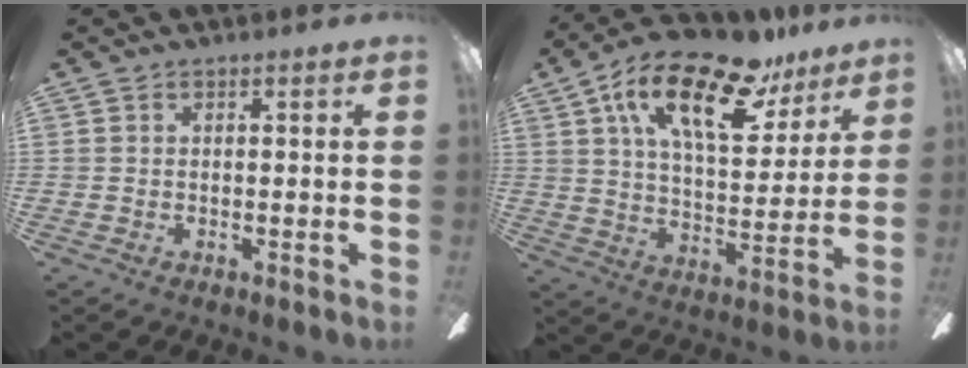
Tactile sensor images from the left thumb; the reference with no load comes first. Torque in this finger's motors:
{"motor_torque": [0.37, 0.46, 1.35, -1.42, 0.41]}